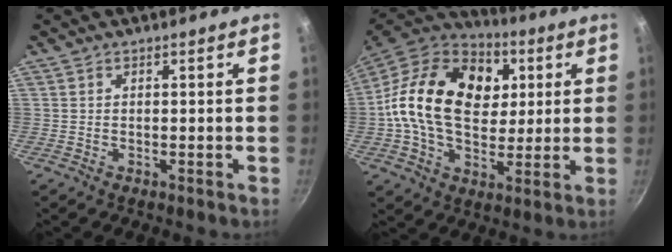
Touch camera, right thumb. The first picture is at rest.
{"total": 23.9, "force": [4.4, 16.7, 16.5], "torque": [-0.260, 0.009, 0.063]}